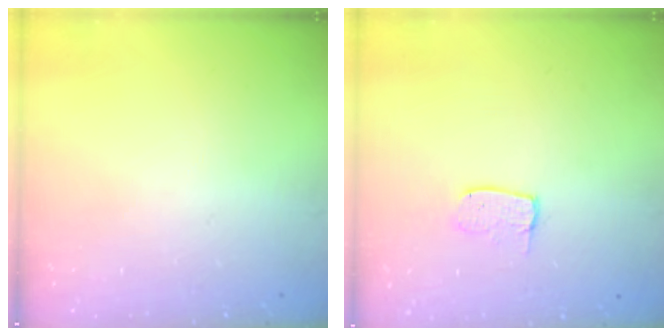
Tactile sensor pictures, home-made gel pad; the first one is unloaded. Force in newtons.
{"total": 4.2, "press": 4.2, "slide": 0.4}